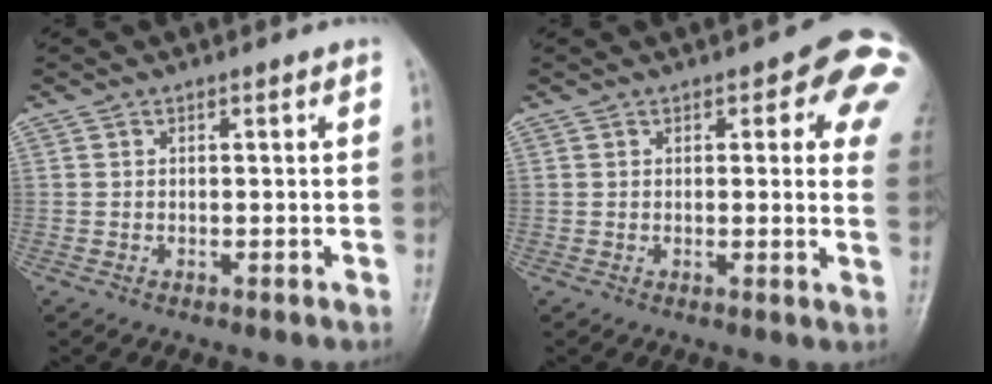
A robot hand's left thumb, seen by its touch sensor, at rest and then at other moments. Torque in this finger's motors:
{"motor_torque": [2.62, 2.39, 1.38, -1.39, 0.23]}